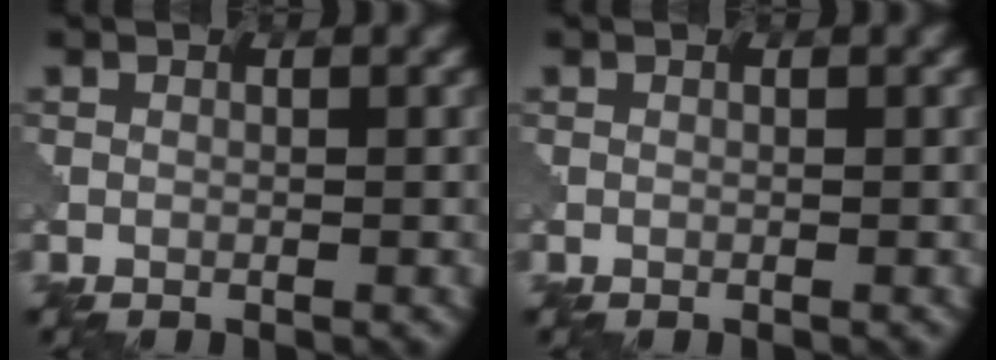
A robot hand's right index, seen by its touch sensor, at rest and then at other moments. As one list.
[{"total": 0.0}]